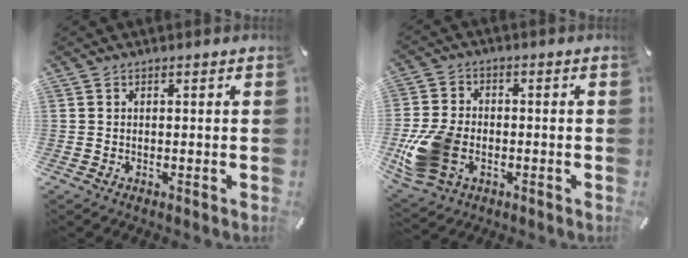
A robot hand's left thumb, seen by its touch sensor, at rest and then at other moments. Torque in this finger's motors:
{"motor_torque": [1.17, 2.28, 1.00, -0.01, 0.14]}